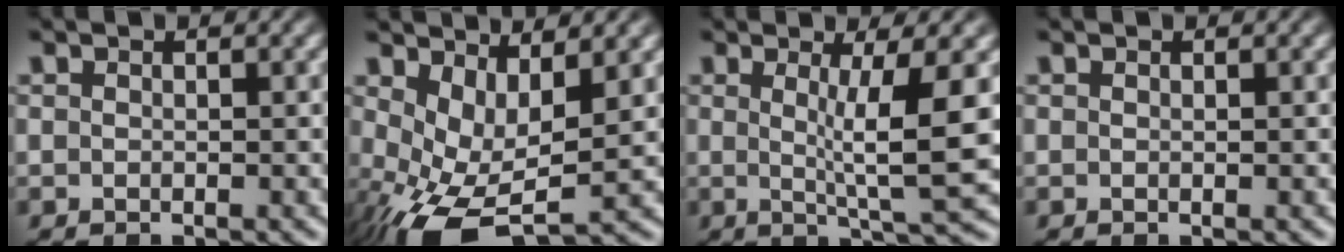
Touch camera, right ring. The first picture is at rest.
{"total": 6.1, "force": [-2.2, 3.2, 4.8], "torque": [-0.108, -0.047, -0.010]}
{"total": 5.5, "force": [1.0, -0.3, 5.4], "torque": [-0.074, -0.008, 0.022]}
{"total": 0.0}